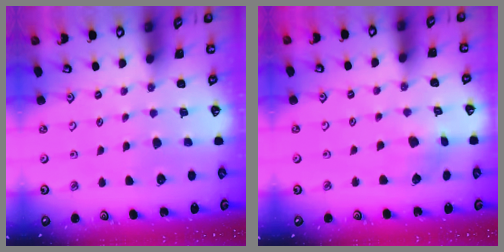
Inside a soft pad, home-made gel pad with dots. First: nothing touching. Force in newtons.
{"total": 2.7, "press": 2.7, "slide": 0.1}